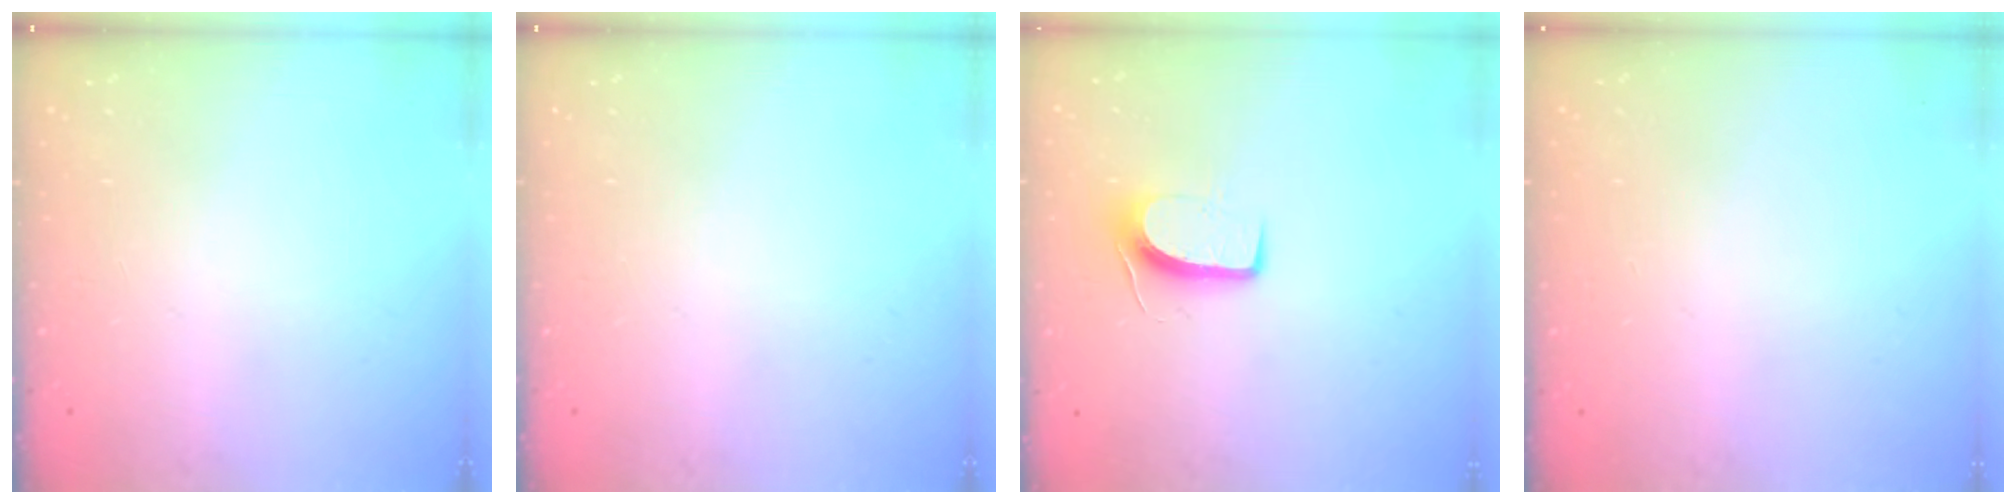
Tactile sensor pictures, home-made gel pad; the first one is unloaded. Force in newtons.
{"total": 0.0}
{"total": 7.6, "press": 7.6, "slide": 0.5}
{"total": 0.8, "press": 0.4, "slide": 0.7}